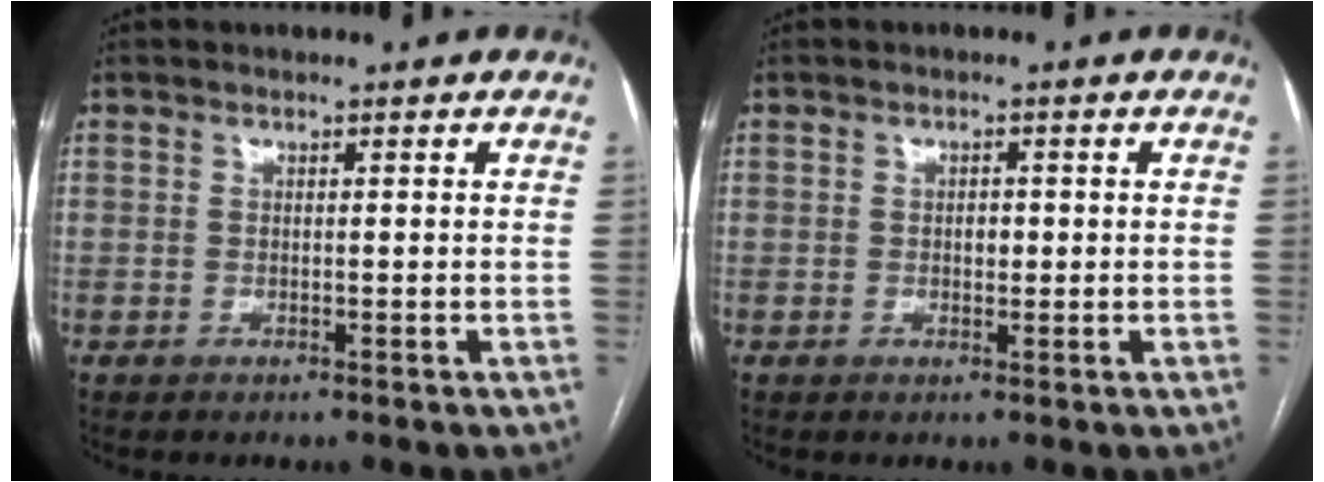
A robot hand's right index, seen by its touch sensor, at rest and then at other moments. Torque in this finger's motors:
{"motor_torque": [0.28, -0.07, 0.19, 0.03]}